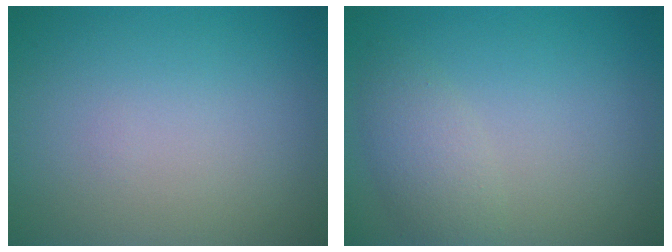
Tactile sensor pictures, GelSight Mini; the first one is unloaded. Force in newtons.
{"total": 2.5, "press": 2.5, "slide": 0.1}